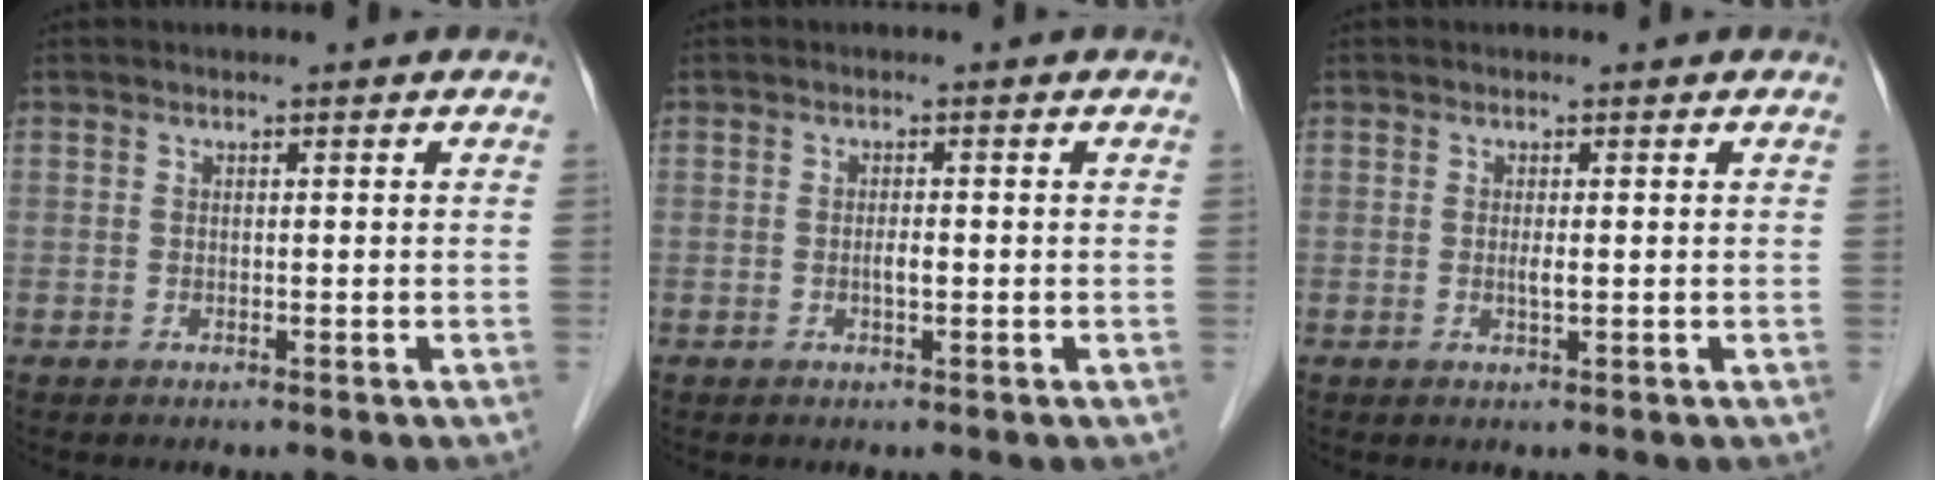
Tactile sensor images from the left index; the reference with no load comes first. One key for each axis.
{"total": 1.3, "fx": -0.3, "fy": 0.3, "fz": 1.2, "tx": -0.024, "ty": 0.000, "tz": -0.006}
{"total": 1.1, "fx": 0.0, "fy": 0.1, "fz": 1.1, "tx": -0.023, "ty": -0.002, "tz": 0.000}